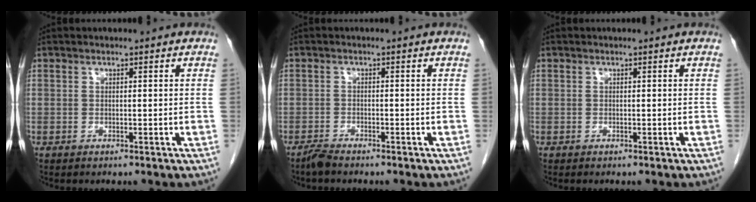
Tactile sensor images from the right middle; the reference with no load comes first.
{"total": 1.7, "force": [-1.6, 0.1, 0.7], "torque": [-0.022, -0.004, -0.032]}
{"total": 0.0}